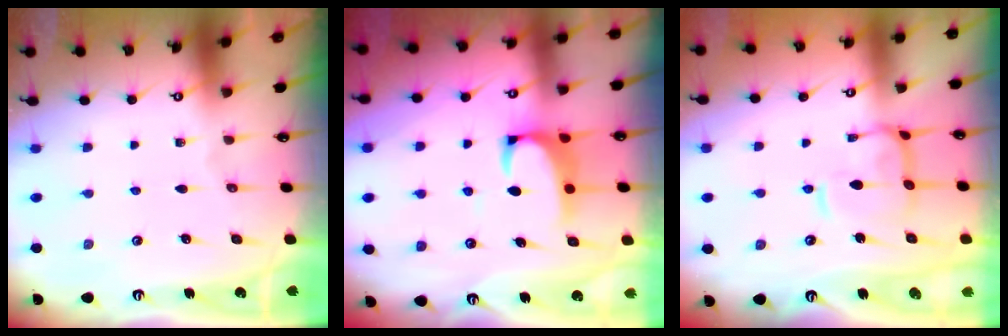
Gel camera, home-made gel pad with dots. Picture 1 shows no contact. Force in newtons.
{"total": 2.2, "press": 2.0, "slide": 0.9}
{"total": 7.3, "press": 7.2, "slide": 1.1}